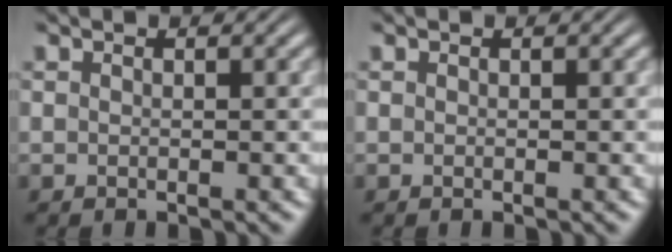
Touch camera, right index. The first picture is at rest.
{"total": 0.0}